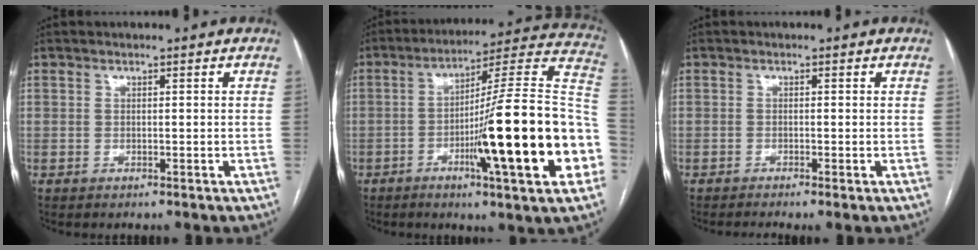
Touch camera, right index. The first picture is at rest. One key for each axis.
{"total": 25.1, "fx": -6.4, "fy": 0.6, "fz": 24.2, "tx": -0.281, "ty": 0.003, "tz": -0.102}
{"total": 1.7, "fx": -1.2, "fy": -0.2, "fz": 1.2, "tx": -0.020, "ty": -0.002, "tz": -0.022}